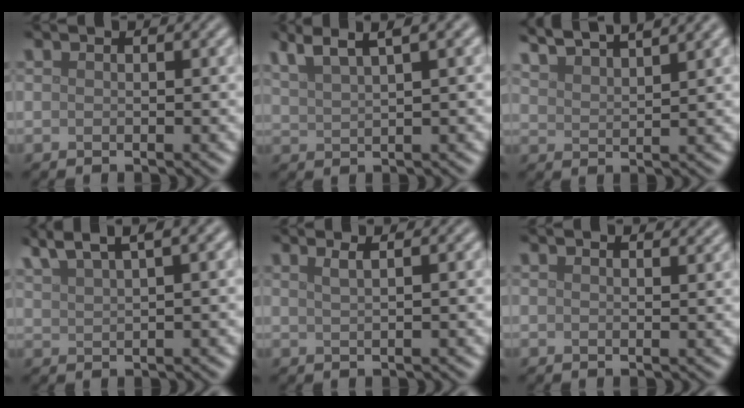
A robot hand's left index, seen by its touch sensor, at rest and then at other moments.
{"total": 5.3, "force": [3.8, 1.1, 3.6], "torque": [-0.057, 0.021, 0.068]}
{"total": 6.6, "force": [5.6, 1.3, 3.3], "torque": [-0.036, 0.030, 0.061]}
{"total": 6.0, "force": [4.5, 1.1, 3.8], "torque": [-0.059, 0.022, 0.078]}
{"total": 2.5, "force": [1.4, 1.1, 1.7], "torque": [-0.004, 0.007, -0.004]}
{"total": 1.7, "force": [1.5, 0.4, 0.7], "torque": [-0.007, 0.001, 0.014]}